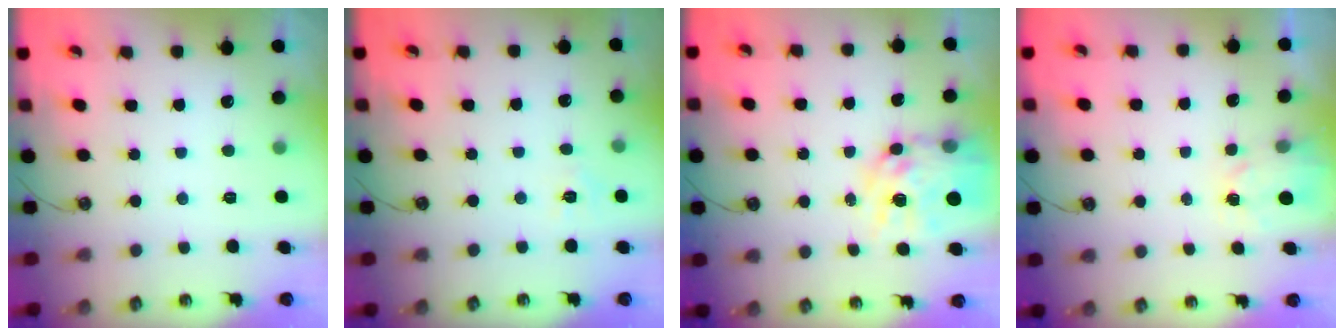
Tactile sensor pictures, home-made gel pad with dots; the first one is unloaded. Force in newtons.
{"total": 5.9, "press": 5.9, "slide": 0.7}
{"total": 14.2, "press": 14.1, "slide": 1.5}
{"total": 2.6, "press": 2.6, "slide": 0.3}